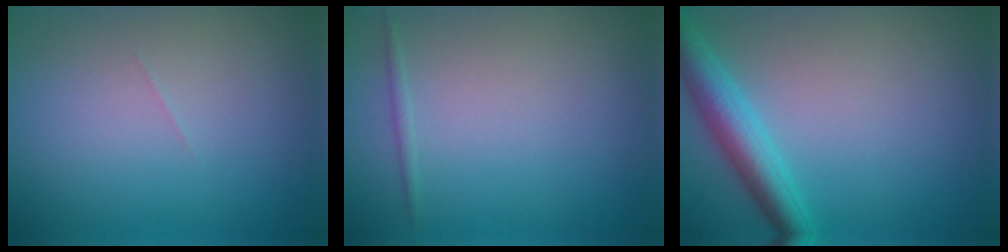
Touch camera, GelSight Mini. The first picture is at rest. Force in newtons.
{"total": 0.6, "press": 0.6, "slide": 0.0}
{"total": 4.3, "press": 4.3, "slide": 0.2}